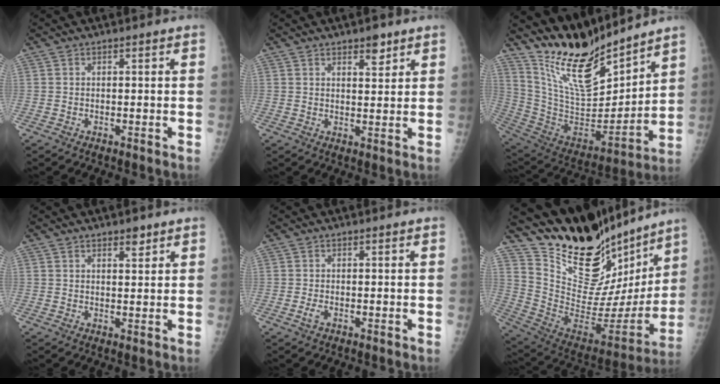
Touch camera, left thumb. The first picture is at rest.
{"total": 3.7, "force": [2.5, 1.5, 2.3], "torque": [-0.019, -0.015, 0.038]}
{"total": 19.4, "force": [16.4, 5.0, 9.0], "torque": [-0.120, -0.110, 0.309]}
{"total": 2.5, "force": [1.7, 1.0, 1.4], "torque": [-0.012, -0.011, 0.027]}
{"total": 1.3, "force": [-0.5, 0.6, 1.0], "torque": [-0.025, 0.001, -0.011]}
{"total": 27.8, "force": [22.2, 11.3, 12.2], "torque": [-0.165, -0.113, 0.354]}